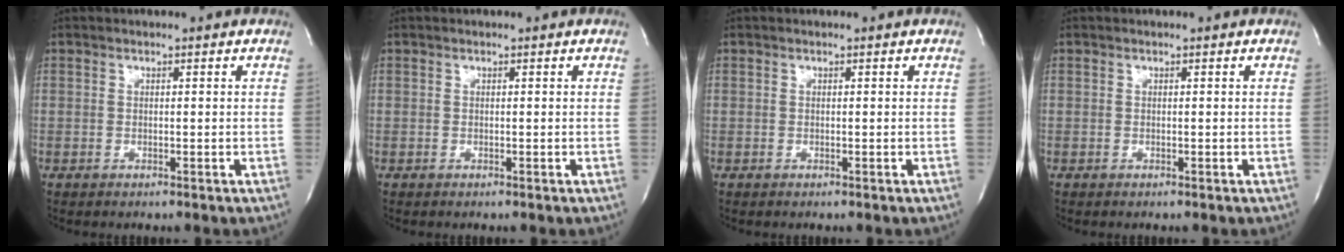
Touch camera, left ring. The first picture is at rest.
{"total": 0.0}
{"total": 0.0}
{"total": 0.0}